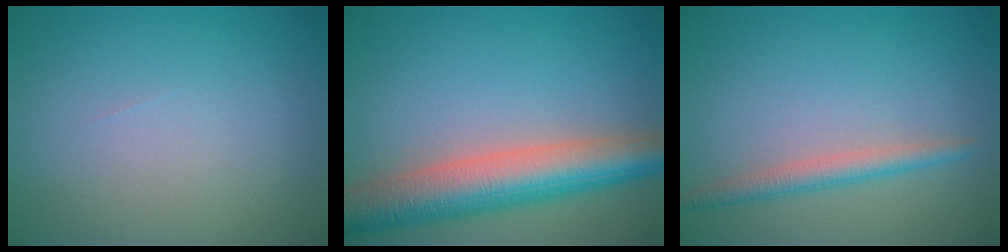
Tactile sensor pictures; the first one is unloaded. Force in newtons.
{"total": 8.5, "press": 8.5, "slide": 0.6}
{"total": 2.3, "press": 2.3, "slide": 0.1}